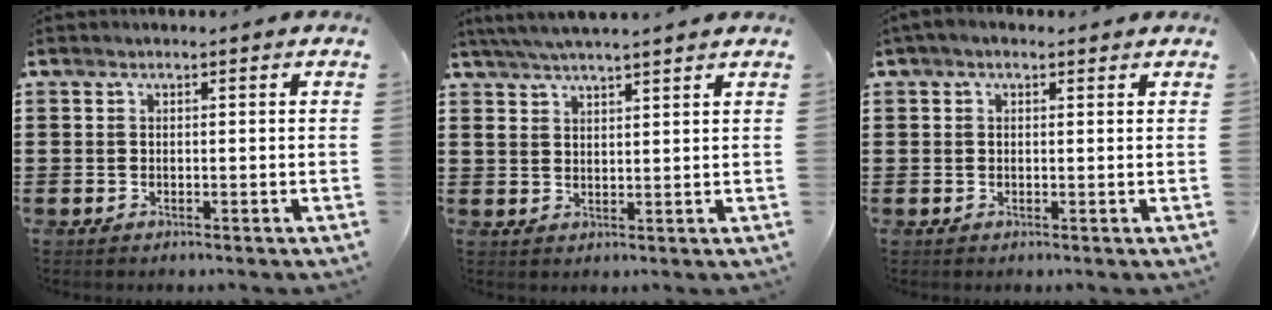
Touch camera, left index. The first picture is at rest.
{"total": 4.2, "force": [3.6, 0.2, 2.0], "torque": [-0.049, -0.005, 0.067]}
{"total": 1.2, "force": [0.5, 0.7, 0.9], "torque": [-0.017, 0.006, 0.008]}